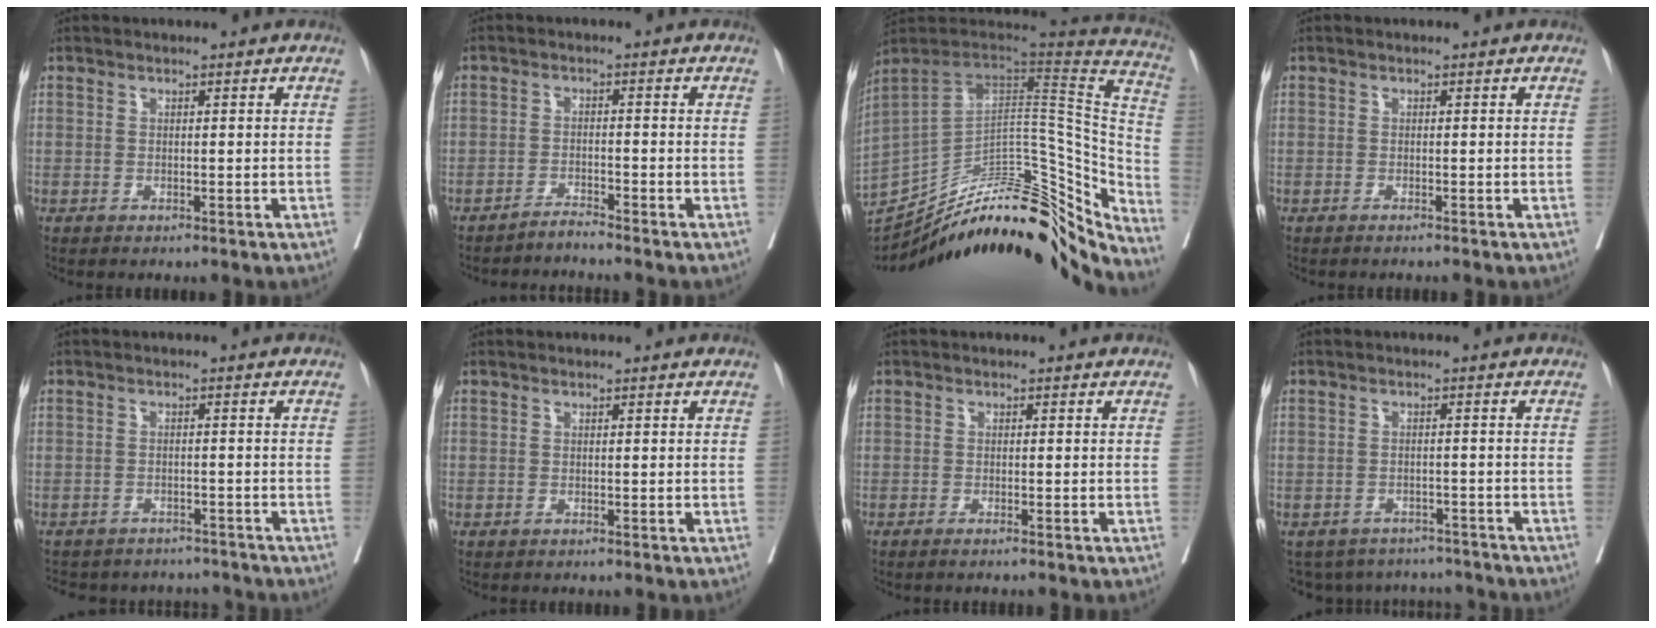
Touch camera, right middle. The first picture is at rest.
{"total": 2.0, "force": [-2.0, -0.5, 0.1], "torque": [0.001, -0.008, -0.038]}
{"total": 34.8, "force": [-27.3, 10.0, 19.1], "torque": [-0.265, -0.004, -0.391]}
{"total": 1.7, "force": [-1.5, -0.1, 0.8], "torque": [-0.012, -0.002, -0.019]}
{"total": 11.4, "force": [-10.5, 4.2, 2.1], "torque": [-0.044, 0.015, -0.124]}
{"total": 0.0}
{"total": 2.3, "force": [-2.0, -0.3, 1.2], "torque": [-0.014, 0.000, -0.026]}
{"total": 11.3, "force": [-10.4, 4.1, 1.4], "torque": [-0.027, 0.020, -0.126]}